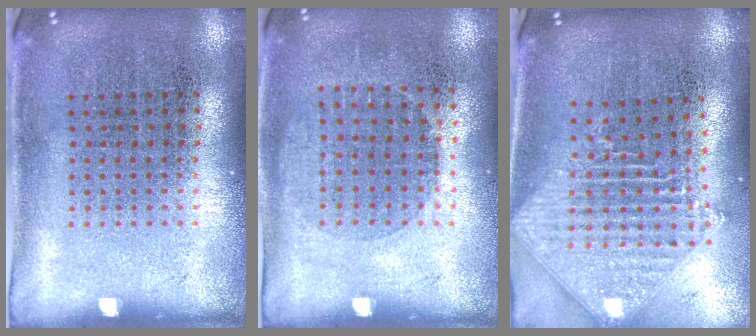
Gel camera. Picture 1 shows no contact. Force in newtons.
{"total": 0.9, "press": 0.8, "slide": 0.4}
{"total": 2.3, "press": 1.8, "slide": 1.5}